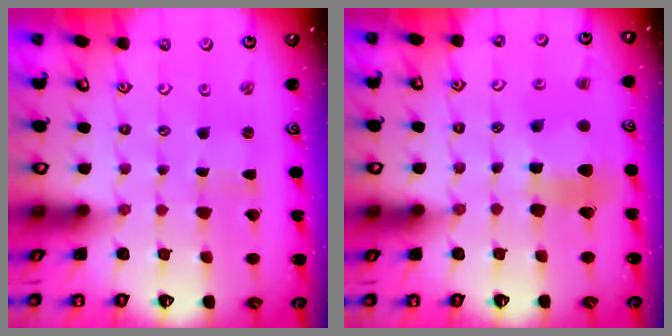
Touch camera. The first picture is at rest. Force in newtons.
{"total": 9.7, "press": 9.6, "slide": 1.5}